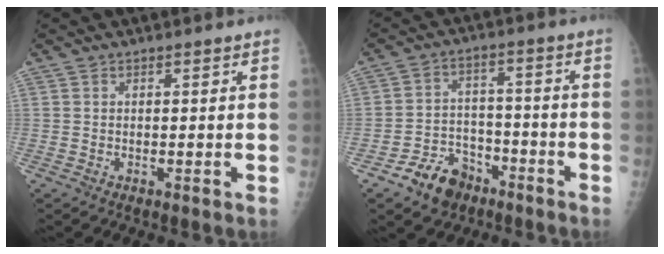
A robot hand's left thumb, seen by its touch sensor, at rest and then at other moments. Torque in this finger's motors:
{"motor_torque": [-0.18, 0.31, -0.05, -0.06, 0.00]}